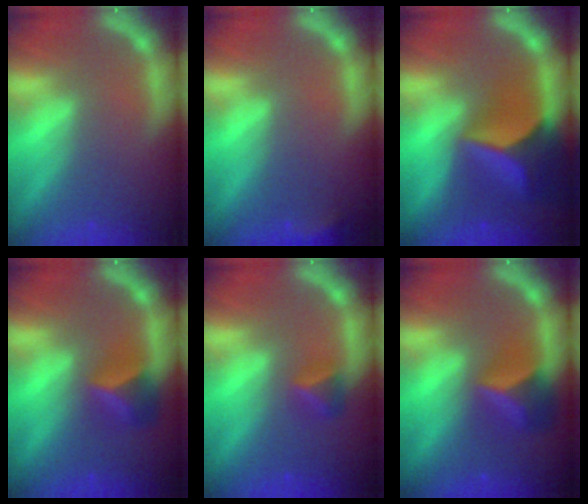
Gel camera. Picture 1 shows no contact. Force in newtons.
{"total": 2.4}
{"total": 10.0}
{"total": 3.4}
{"total": 1.9}
{"total": 4.4}